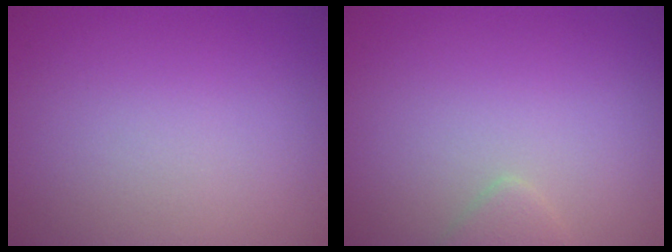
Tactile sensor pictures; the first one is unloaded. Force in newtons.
{"total": 1.3, "press": 1.3, "slide": 0.1}